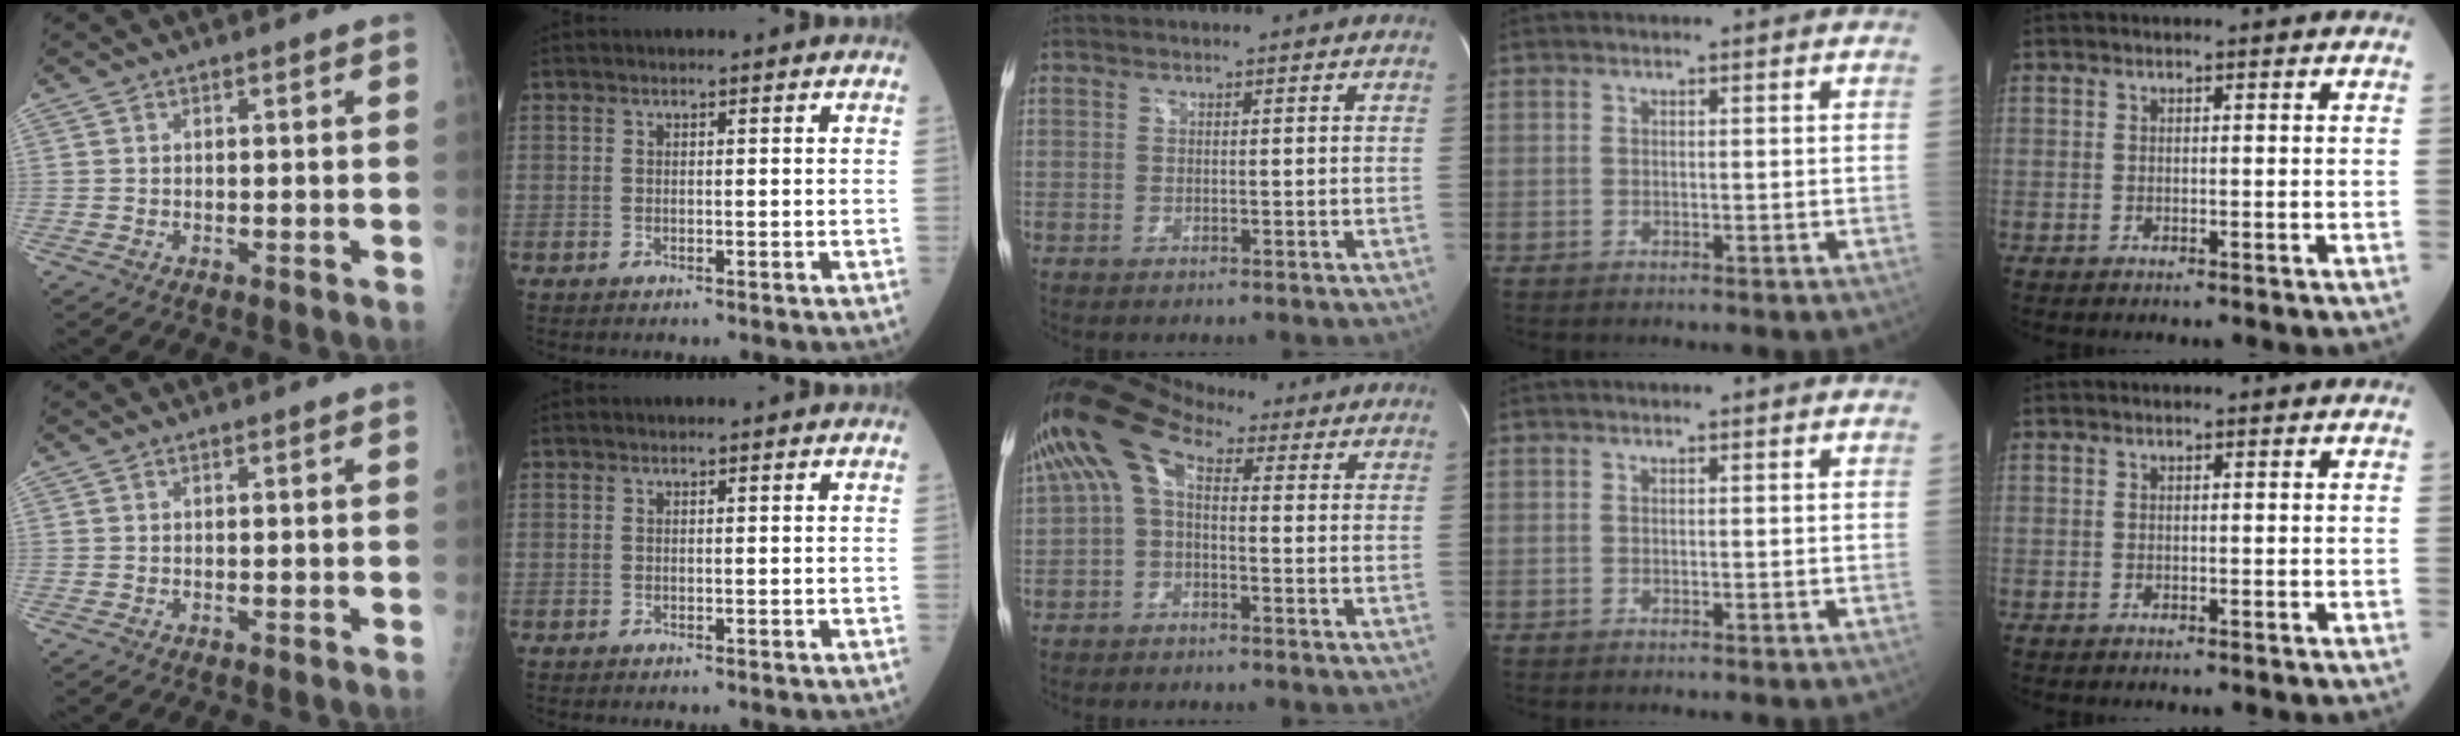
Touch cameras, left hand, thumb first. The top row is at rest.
{"middle": {"total": 9.7, "force": [2.6, 4.6, 8.1], "torque": [-0.166, 0.058, 0.037]}}